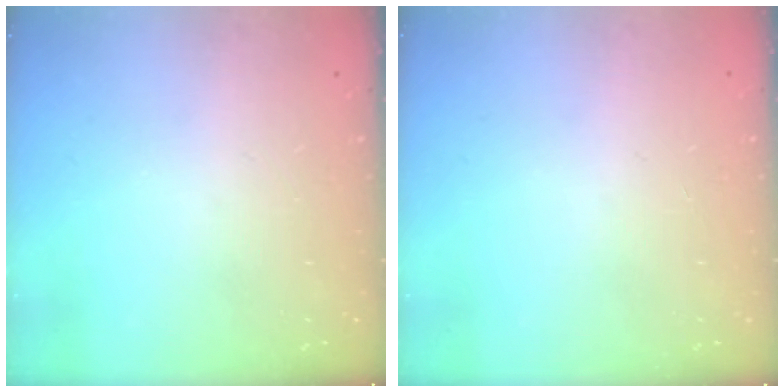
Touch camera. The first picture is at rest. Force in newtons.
{"total": 0.7, "press": 0.7, "slide": 0.2}